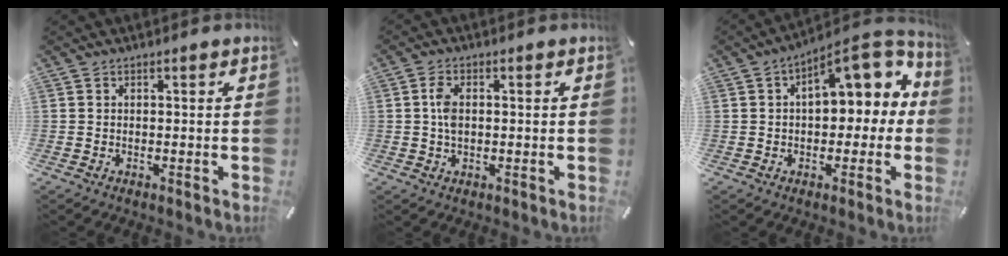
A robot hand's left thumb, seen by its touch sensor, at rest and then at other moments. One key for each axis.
{"total": 3.7, "fx": 0.4, "fy": 2.1, "fz": 3.0, "tx": -0.070, "ty": 0.003, "tz": 0.003}
{"total": 12.0, "fx": 3.8, "fy": 6.7, "fz": 9.2, "tx": -0.113, "ty": -0.028, "tz": 0.062}